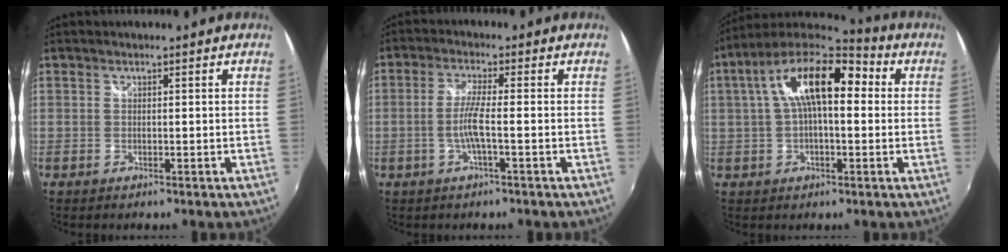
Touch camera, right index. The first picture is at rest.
{"total": 4.5, "force": [-1.4, -0.3, 4.2], "torque": [-0.091, -0.001, -0.027]}
{"total": 16.5, "force": [3.3, 7.1, 14.5], "torque": [-0.259, 0.033, 0.041]}